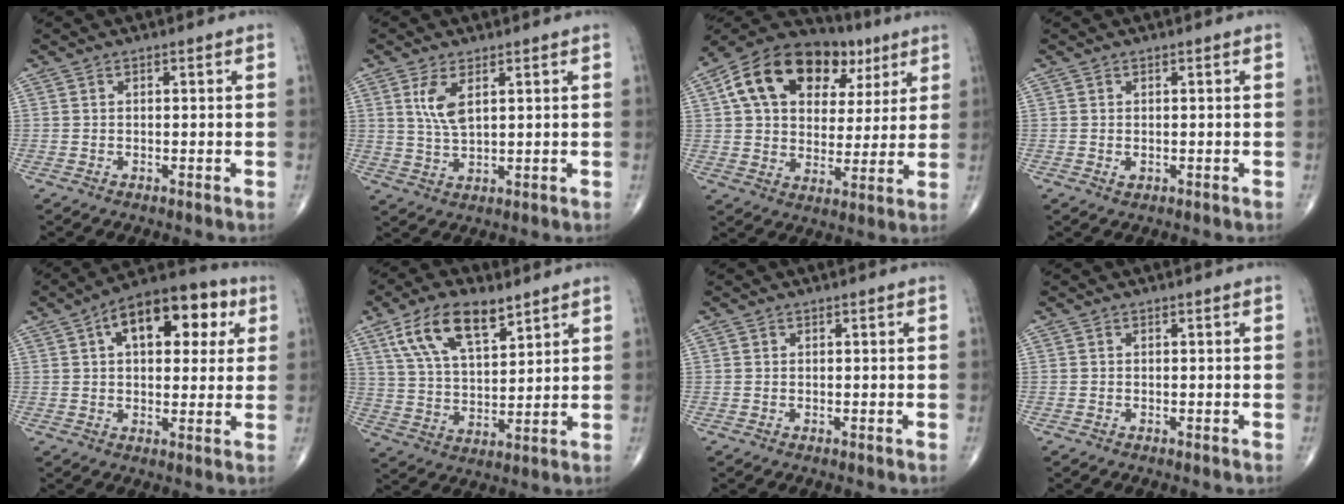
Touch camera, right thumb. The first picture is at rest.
{"total": 5.4, "force": [2.1, 2.1, 4.4], "torque": [-0.090, -0.010, 0.050]}
{"total": 22.2, "force": [8.7, 14.5, 14.3], "torque": [-0.211, 0.018, 0.138]}
{"total": 0.6, "force": [0.0, 0.4, 0.4], "torque": [-0.005, 0.001, 0.001]}
{"total": 16.3, "force": [5.6, 8.8, 12.5], "torque": [-0.138, 0.017, 0.074]}
{"total": 13.8, "force": [7.9, 6.2, 9.5], "torque": [-0.154, -0.024, 0.152]}
{"total": 0.0}
{"total": 0.0}